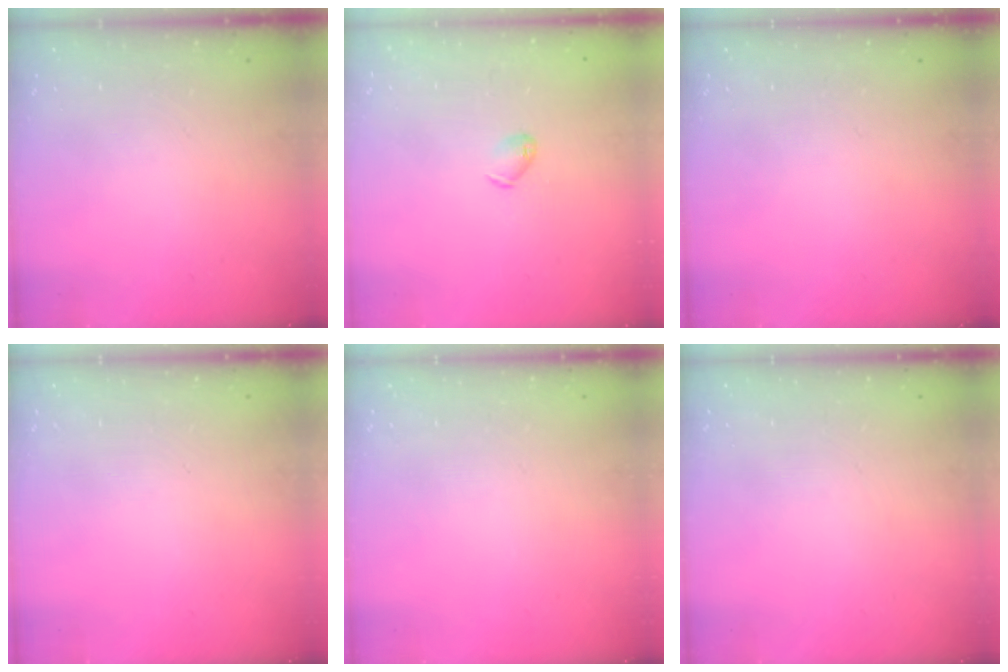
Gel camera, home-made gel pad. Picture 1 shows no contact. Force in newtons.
{"total": 4.5, "press": 4.4, "slide": 1.0}
{"total": 0.0}
{"total": 0.0}
{"total": 0.0}
{"total": 0.0}